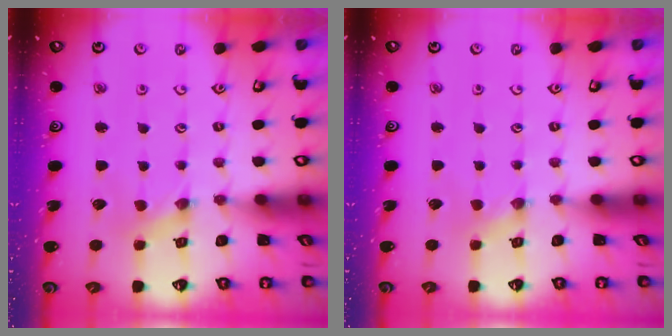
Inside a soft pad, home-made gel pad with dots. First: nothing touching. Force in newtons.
{"total": 0.0}